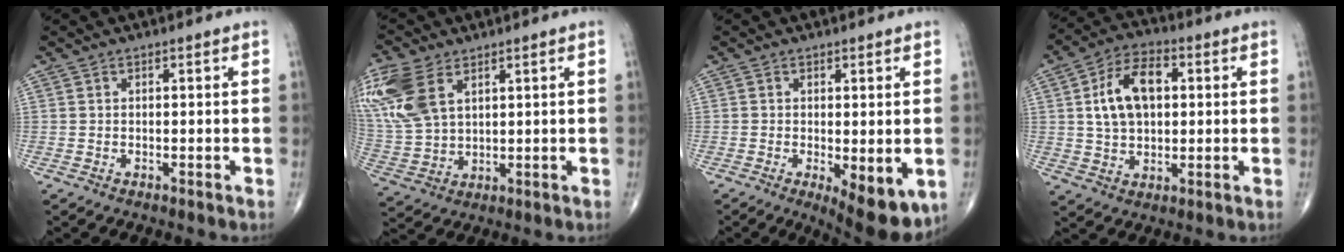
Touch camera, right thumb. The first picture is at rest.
{"total": 15.0, "force": [6.7, 9.0, 9.9], "torque": [-0.236, -0.012, 0.141]}
{"total": 9.2, "force": [-2.7, 3.4, 8.1], "torque": [-0.105, -0.021, -0.032]}
{"total": 11.9, "force": [2.2, 7.4, 9.1], "torque": [-0.149, 0.012, 0.034]}